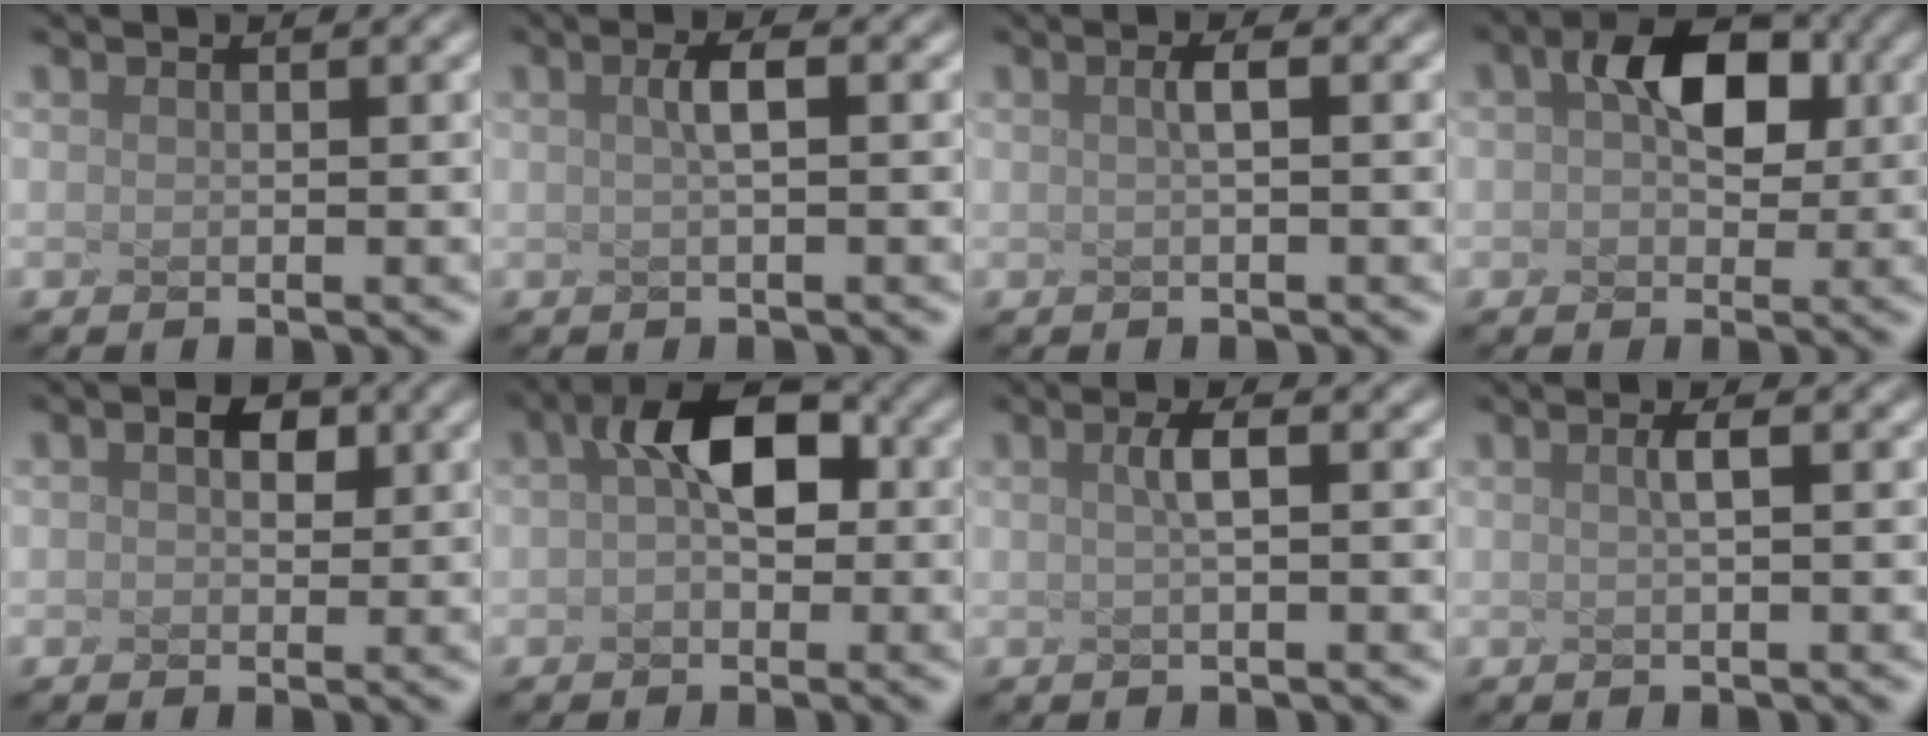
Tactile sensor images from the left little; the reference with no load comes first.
{"total": 1.5, "force": [-1.1, -0.6, 0.8], "torque": [-0.038, -0.002, 0.016]}
{"total": 1.4, "force": [-1.1, -0.7, 0.4], "torque": [-0.032, -0.002, 0.013]}
{"total": 3.4, "force": [0.1, 2.0, 2.7], "torque": [-0.077, -0.001, 0.036]}
{"total": 0.5, "force": [-0.5, -0.1, 0.1], "torque": [-0.026, -0.010, 0.030]}
{"total": 3.5, "force": [-0.5, 1.7, 3.0], "torque": [-0.077, 0.004, 0.022]}
{"total": 1.5, "force": [-1.1, -0.6, 0.8], "torque": [-0.039, -0.003, 0.015]}
{"total": 1.3, "force": [-1.1, -0.7, 0.4], "torque": [-0.032, -0.003, 0.014]}